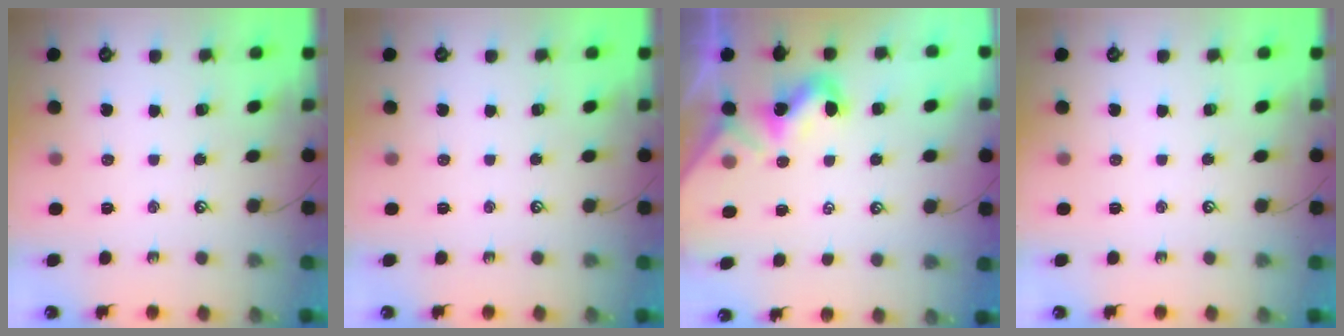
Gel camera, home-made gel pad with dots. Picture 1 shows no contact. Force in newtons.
{"total": 0.0}
{"total": 1.7, "press": 1.6, "slide": 0.4}
{"total": 0.0}